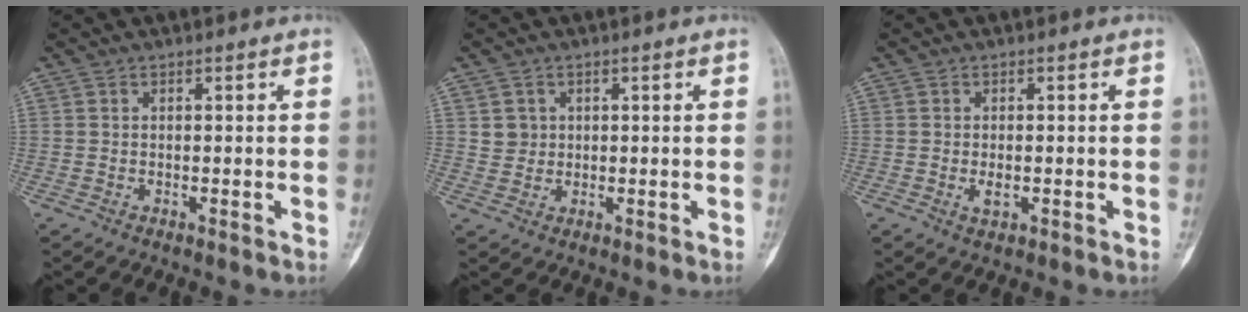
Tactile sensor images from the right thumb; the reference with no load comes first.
{"total": 2.7, "force": [0.9, 2.5, 0.5], "torque": [0.005, -0.003, 0.016]}
{"total": 2.0, "force": [-0.4, 1.1, 1.6], "torque": [-0.028, -0.001, -0.003]}